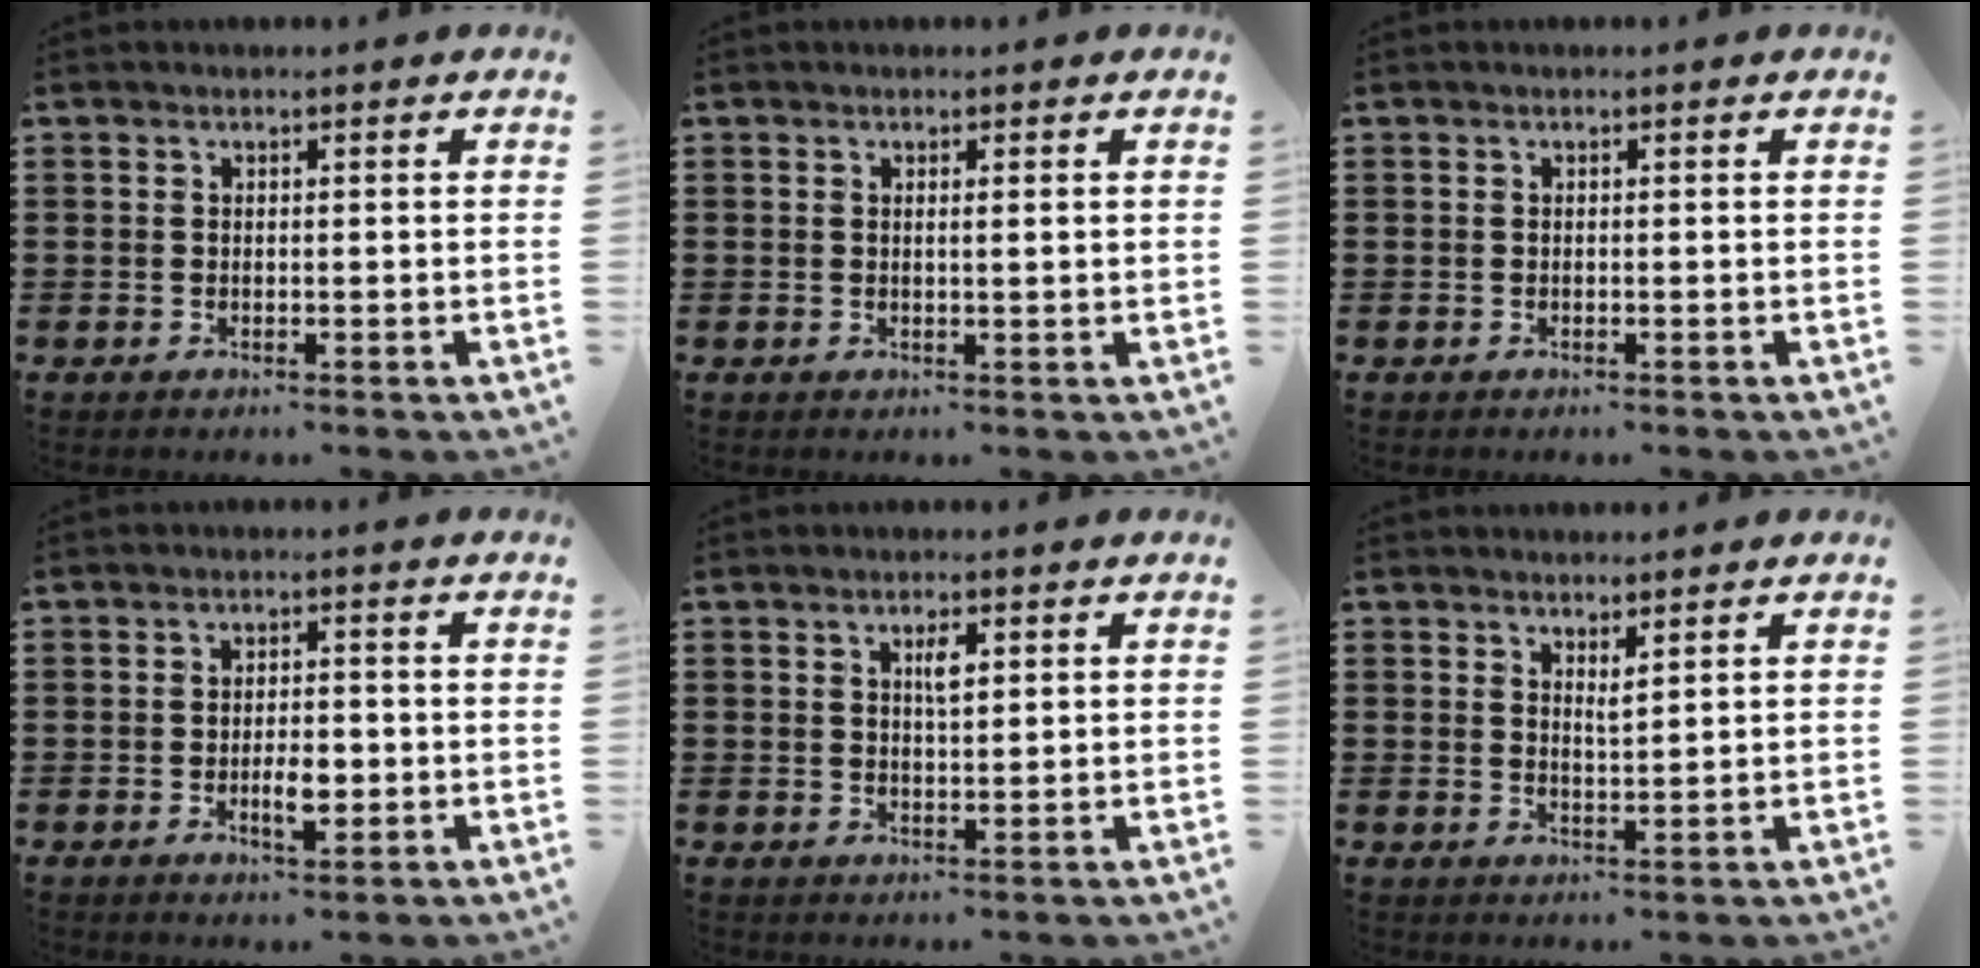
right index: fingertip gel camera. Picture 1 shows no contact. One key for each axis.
{"total": 0.8, "fx": 0.3, "fy": 0.0, "fz": 0.8, "tx": -0.016, "ty": -0.001, "tz": 0.005}
{"total": 0.0}
{"total": 4.1, "fx": -1.1, "fy": 1.6, "fz": 3.6, "tx": -0.070, "ty": 0.003, "tz": -0.020}
{"total": 2.5, "fx": 0.9, "fy": 0.7, "fz": 2.2, "tx": -0.039, "ty": 0.001, "tz": 0.012}
{"total": 1.7, "fx": 1.5, "fy": 0.2, "fz": 0.9, "tx": -0.011, "ty": -0.002, "tz": 0.025}